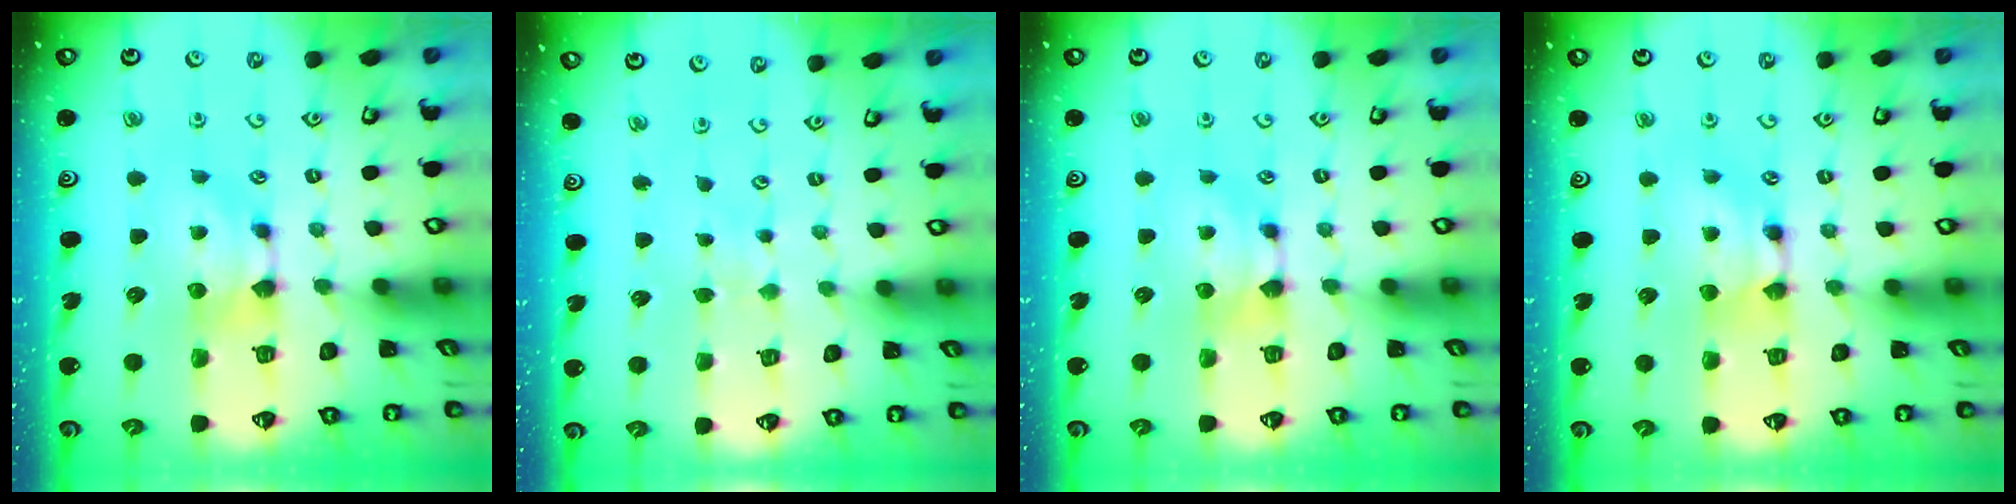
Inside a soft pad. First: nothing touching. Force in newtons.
{"total": 4.5, "press": 4.4, "slide": 0.3}
{"total": 0.0}
{"total": 1.7, "press": 1.7, "slide": 0.2}